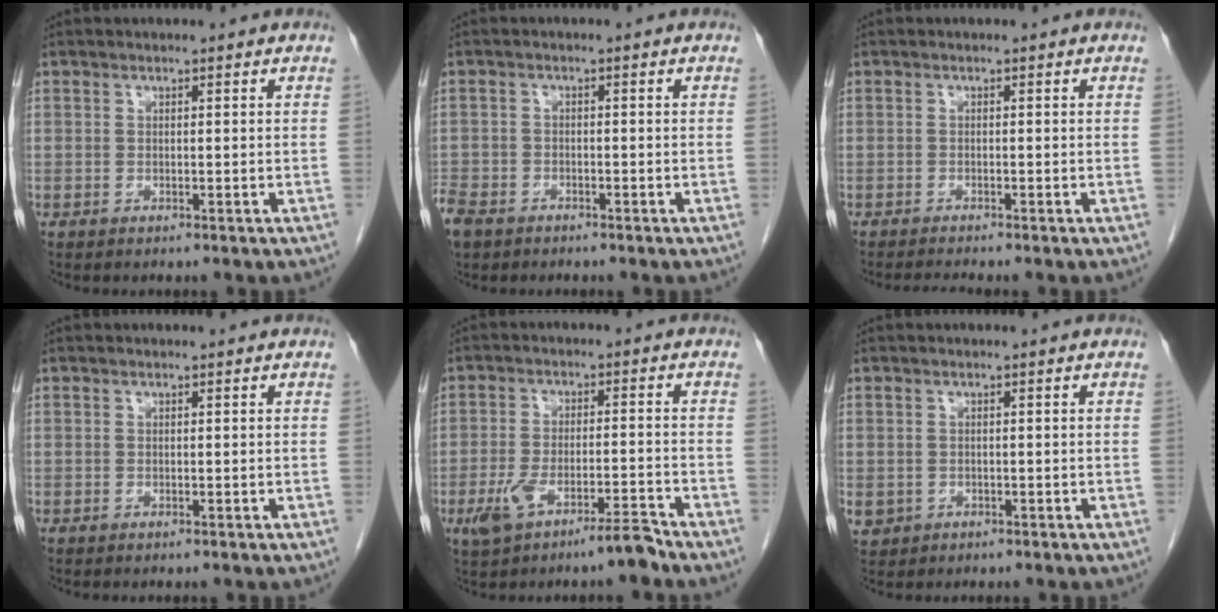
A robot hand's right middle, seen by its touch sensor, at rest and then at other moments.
{"total": 6.6, "force": [-4.6, 4.1, 2.4], "torque": [-0.067, -0.006, -0.081]}
{"total": 1.8, "force": [-1.6, -0.6, 0.5], "torque": [-0.016, -0.008, -0.029]}
{"total": 0.0}
{"total": 7.1, "force": [-4.8, 1.2, 5.1], "torque": [-0.102, 0.007, -0.082]}
{"total": 2.3, "force": [-0.6, 2.1, 0.6], "torque": [-0.009, 0.001, 0.002]}